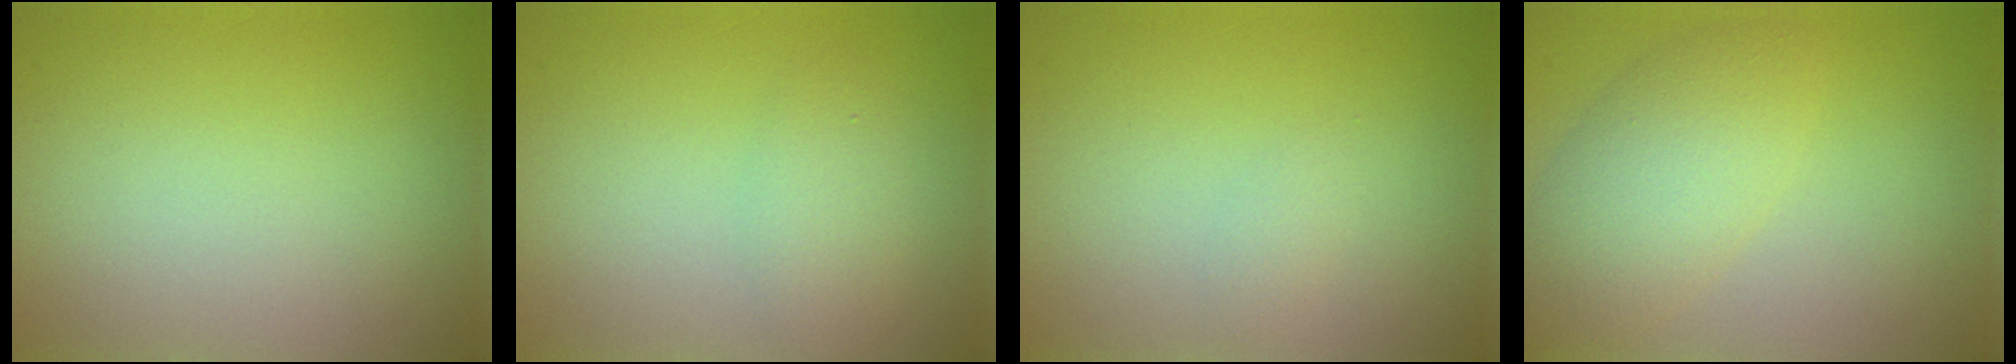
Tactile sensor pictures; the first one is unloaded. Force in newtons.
{"total": 2.2, "press": 2.2, "slide": 0.1}
{"total": 0.8, "press": 0.8, "slide": 0.0}
{"total": 4.7, "press": 4.7, "slide": 0.2}